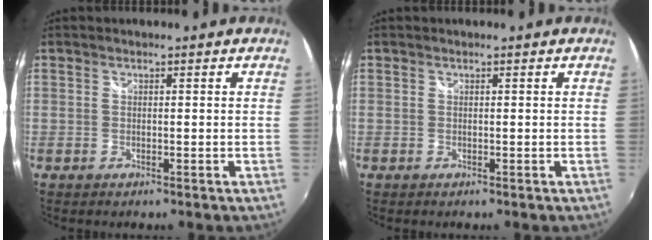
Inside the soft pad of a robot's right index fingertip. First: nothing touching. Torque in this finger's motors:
{"motor_torque": [0.00, 0.01, 0.00, 0.00]}